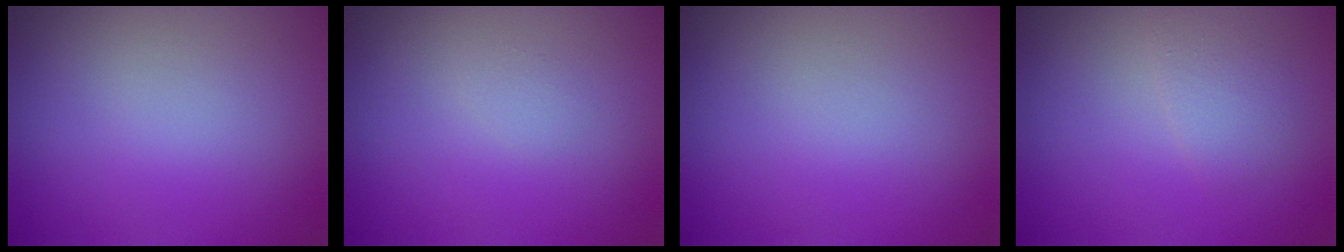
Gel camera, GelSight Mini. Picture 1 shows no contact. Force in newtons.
{"total": 0.6, "press": 0.6, "slide": 0.0}
{"total": 0.0}
{"total": 1.5, "press": 1.5, "slide": 0.0}